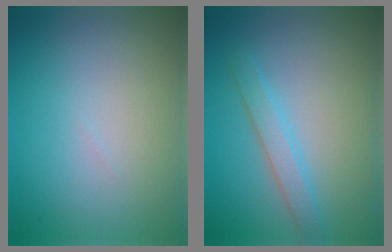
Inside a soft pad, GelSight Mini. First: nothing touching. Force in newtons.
{"total": 1.7, "press": 1.7, "slide": 0.1}